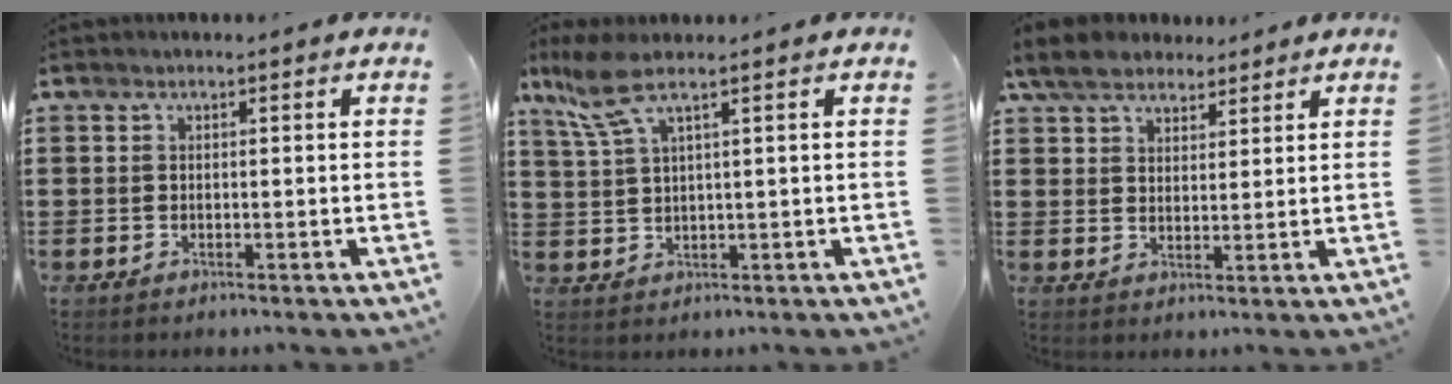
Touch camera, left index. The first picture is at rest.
{"total": 5.5, "force": [2.8, 1.1, 4.6], "torque": [-0.119, 0.001, 0.044]}
{"total": 5.6, "force": [4.6, 2.6, 1.8], "torque": [-0.053, 0.001, 0.087]}